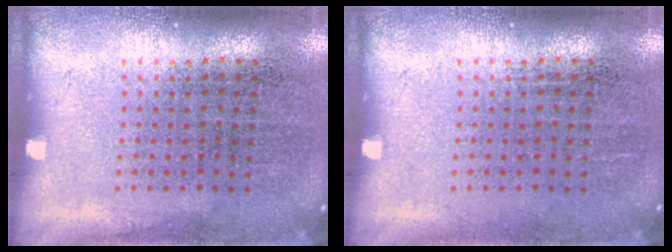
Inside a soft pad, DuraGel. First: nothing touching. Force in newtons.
{"total": 0.0}